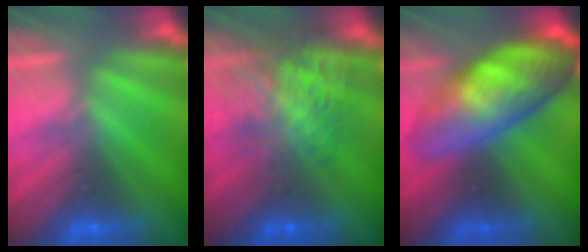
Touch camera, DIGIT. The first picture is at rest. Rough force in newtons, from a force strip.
{"total": 6.9}
{"total": 9.1}